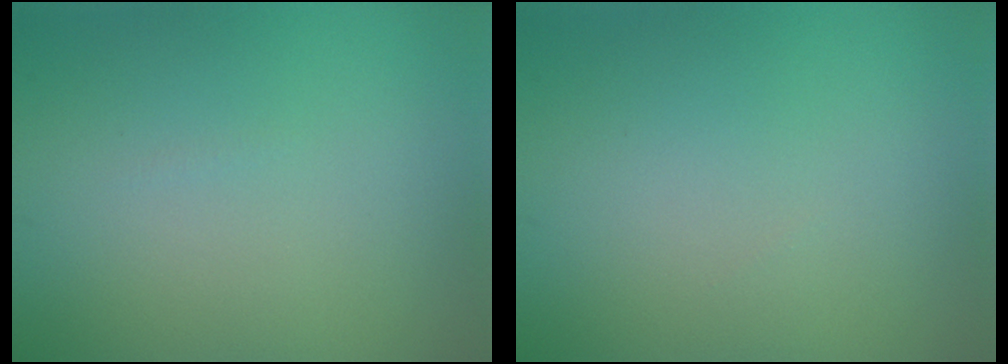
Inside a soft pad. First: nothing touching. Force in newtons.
{"total": 0.0}